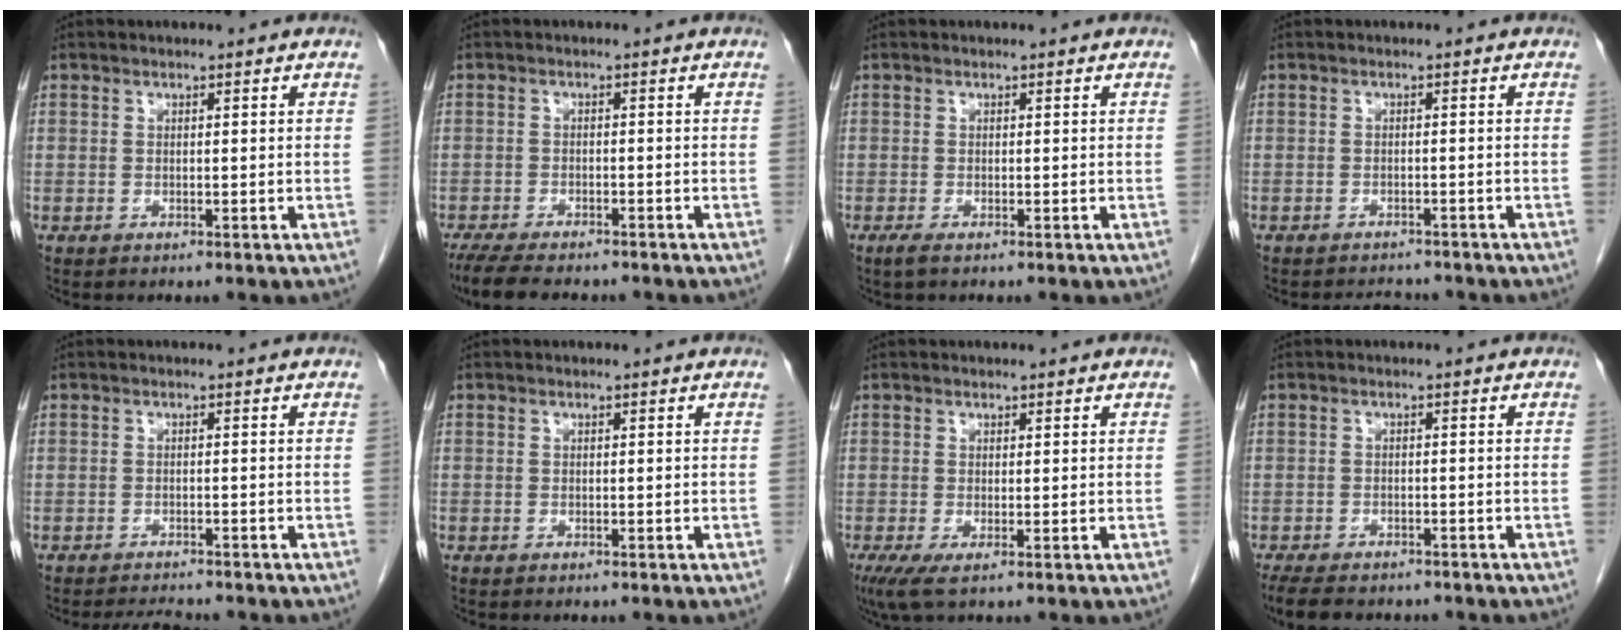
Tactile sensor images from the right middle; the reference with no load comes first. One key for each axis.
{"total": 8.7, "fx": -7.3, "fy": 2.1, "fz": 4.2, "tx": -0.069, "ty": -0.016, "tz": -0.114}
{"total": 1.0, "fx": -0.6, "fy": 0.1, "fz": 0.7, "tx": -0.020, "ty": -0.004, "tz": -0.011}
{"total": 3.6, "fx": -3.4, "fy": 1.2, "fz": 0.4, "tx": -0.007, "ty": -0.004, "tz": -0.047}
{"total": 2.9, "fx": -2.9, "fy": 0.1, "fz": 0.4, "tx": -0.011, "ty": -0.012, "tz": -0.045}
{"total": 0.0}
{"total": 2.7, "fx": -1.0, "fy": 0.4, "fz": 2.4, "tx": -0.050, "ty": -0.012, "tz": -0.013}
{"total": 9.1, "fx": -7.5, "fy": 3.2, "fz": 3.9, "tx": -0.069, "ty": -0.008, "tz": -0.106}